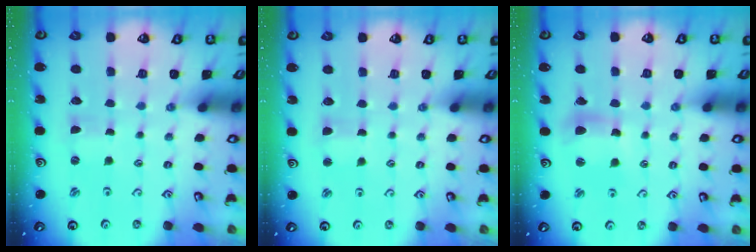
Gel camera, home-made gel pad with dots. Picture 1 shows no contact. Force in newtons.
{"total": 2.8, "press": 2.7, "slide": 0.6}
{"total": 9.7, "press": 9.6, "slide": 1.4}